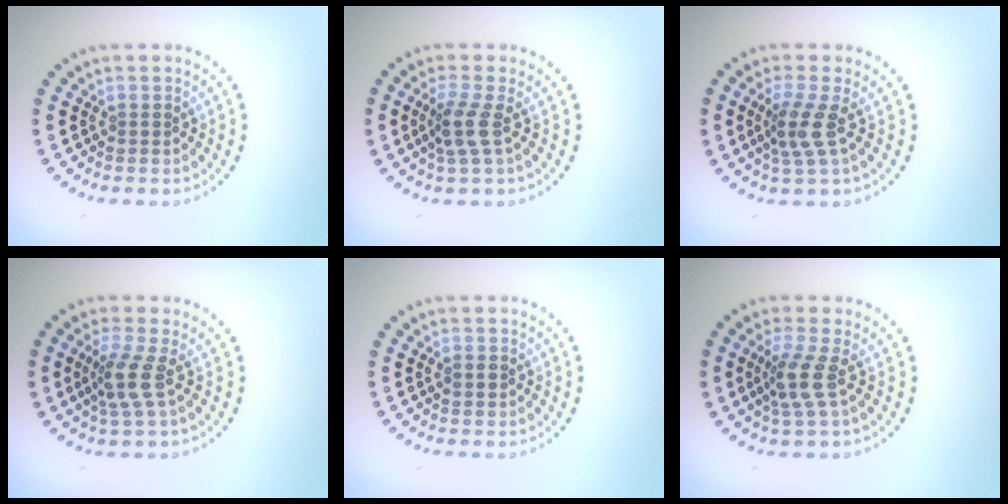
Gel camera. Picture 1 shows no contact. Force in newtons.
{"total": 2.5, "press": 1.9, "slide": 1.6}
{"total": 2.9, "press": 2.2, "slide": 1.8}
{"total": 2.9, "press": 2.2, "slide": 1.8}
{"total": 1.2, "press": 1.2, "slide": 0.0}
{"total": 2.9, "press": 2.2, "slide": 1.8}